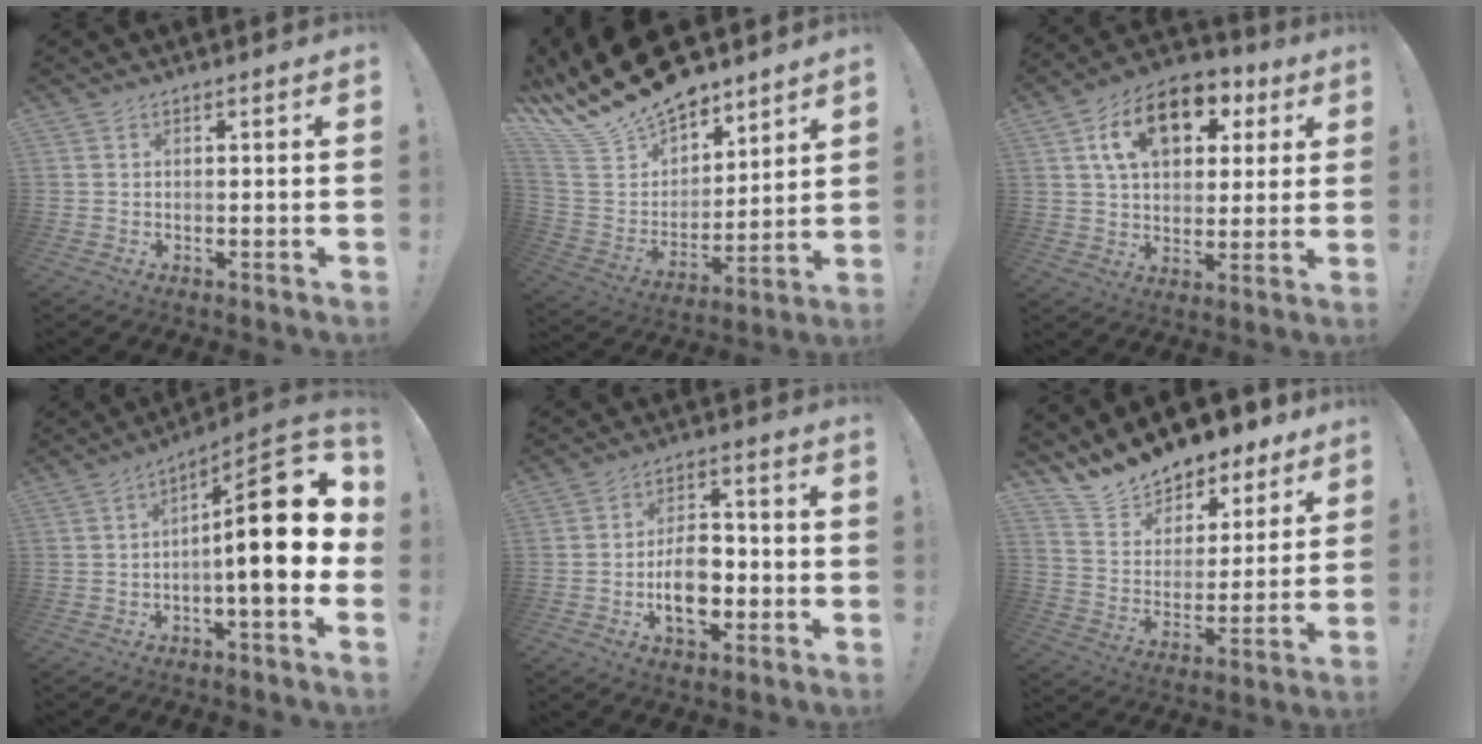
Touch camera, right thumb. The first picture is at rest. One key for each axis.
{"total": 19.8, "fx": 16.2, "fy": 8.9, "fz": 7.1, "tx": -0.152, "ty": -0.113, "tz": 0.305}
{"total": 16.1, "fx": 7.0, "fy": 10.5, "fz": 10.0, "tx": -0.149, "ty": -0.021, "tz": 0.124}
{"total": 18.7, "fx": 1.0, "fy": 4.6, "fz": 18.1, "tx": -0.259, "ty": -0.004, "tz": 0.015}
{"total": 11.6, "fx": -3.1, "fy": 7.6, "fz": 8.2, "tx": -0.131, "ty": 0.014, "tz": -0.053}
{"total": 12.5, "fx": 11.8, "fy": 4.0, "fz": 1.5, "tx": -0.042, "ty": -0.108, "tz": 0.210}